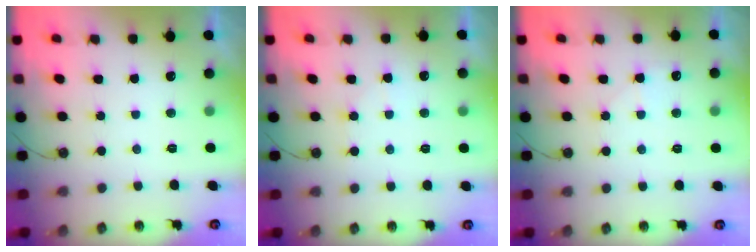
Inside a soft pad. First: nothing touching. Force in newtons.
{"total": 3.0, "press": 3.0, "slide": 0.6}
{"total": 5.6, "press": 5.6, "slide": 0.6}